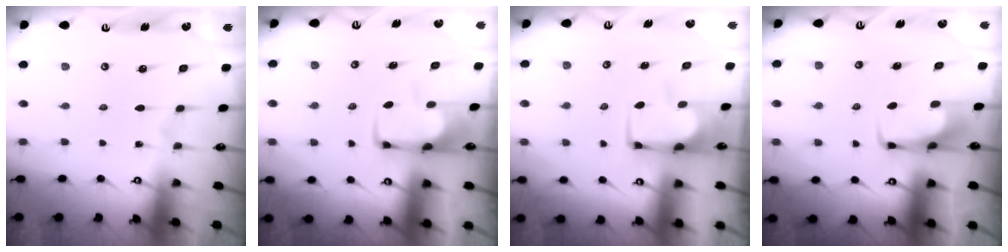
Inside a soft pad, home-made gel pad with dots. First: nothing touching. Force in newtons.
{"total": 1.9, "press": 1.8, "slide": 0.4}
{"total": 2.2, "press": 2.2, "slide": 0.2}
{"total": 2.9, "press": 2.9, "slide": 0.4}